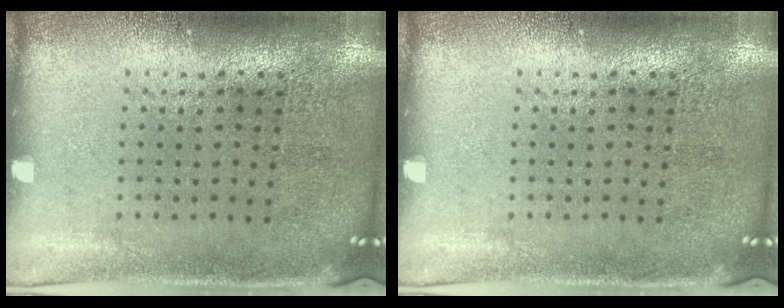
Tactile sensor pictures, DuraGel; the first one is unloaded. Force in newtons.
{"total": 0.0}